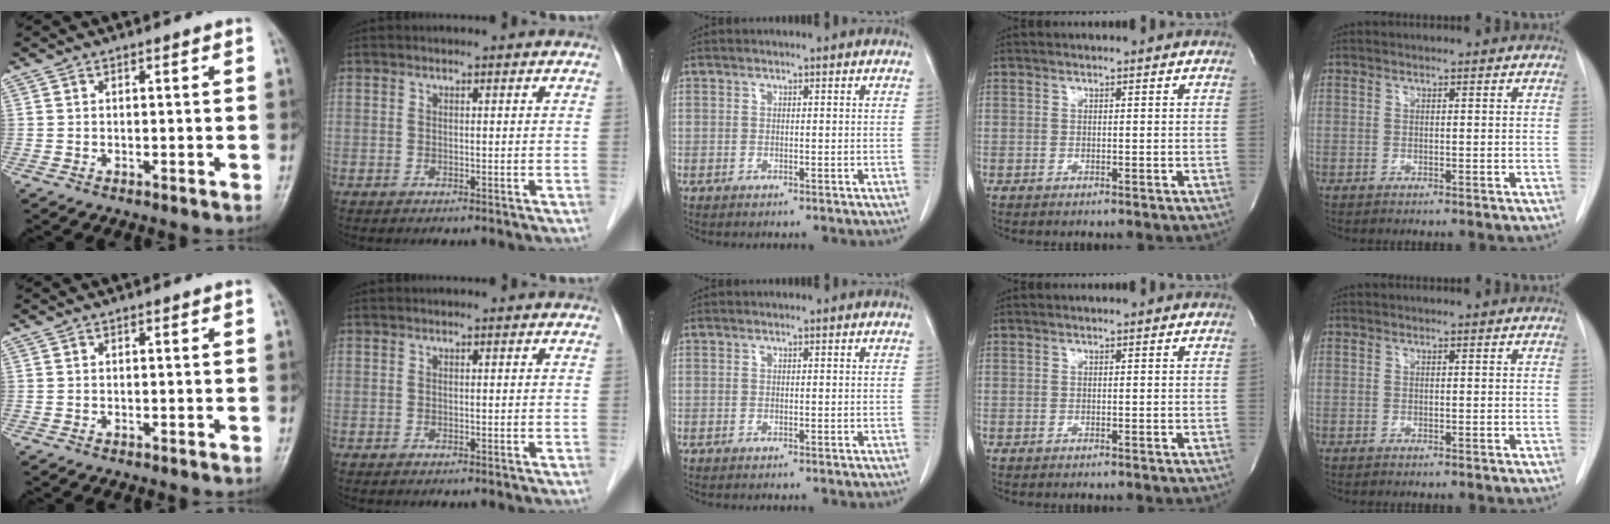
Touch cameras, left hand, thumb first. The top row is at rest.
{}